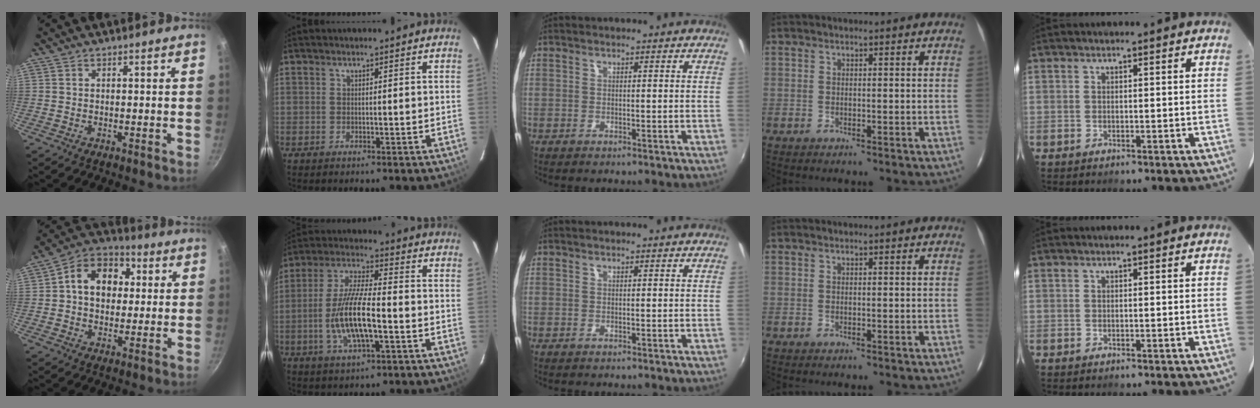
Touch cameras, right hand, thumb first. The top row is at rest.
{"thumb": {"total": 12.7, "force": [2.0, 9.8, 7.9], "torque": [-0.086, 0.022, 0.011]}, "index": {"total": 12.9, "force": [-3.3, 3.4, 12.0], "torque": [-0.244, -0.003, -0.061]}}